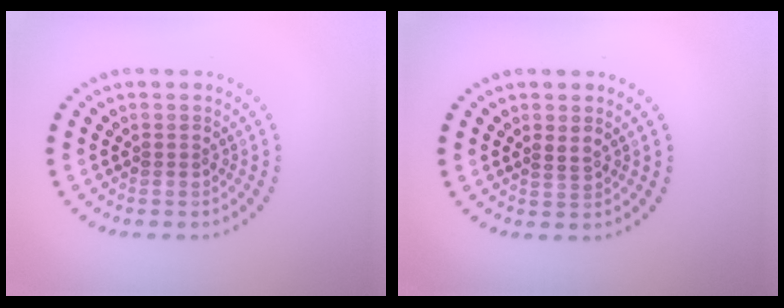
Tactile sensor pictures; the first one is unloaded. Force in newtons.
{"total": 1.0, "press": 0.8, "slide": 0.6}